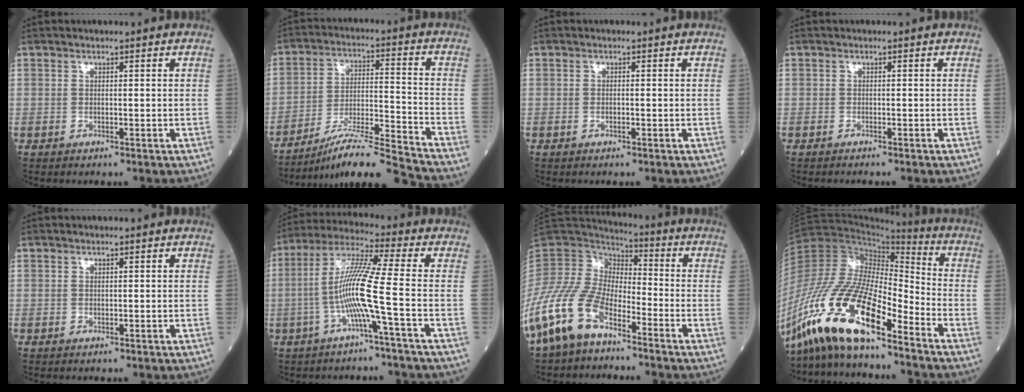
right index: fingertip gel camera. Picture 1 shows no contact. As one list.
[{"total": 13.5, "force": [-12.3, -2.4, 4.9], "torque": [-0.078, 0.010, -0.218]}, {"total": 0.5, "force": [-0.2, 0.3, 0.4], "torque": [-0.008, 0.000, -0.003]}, {"total": 1.3, "force": [-1.2, -0.1, 0.4], "torque": [-0.006, 0.000, -0.017]}, {"total": 0.0}, {"total": 10.1, "force": [-2.8, -1.5, 9.6], "torque": [-0.194, 0.010, -0.059]}, {"total": 14.0, "force": [-8.9, 6.3, 8.8], "torque": [-0.207, 0.007, -0.181]}, {"total": 19.8, "force": [-14.0, 3.9, 13.5], "torque": [-0.295, -0.017, -0.265]}]